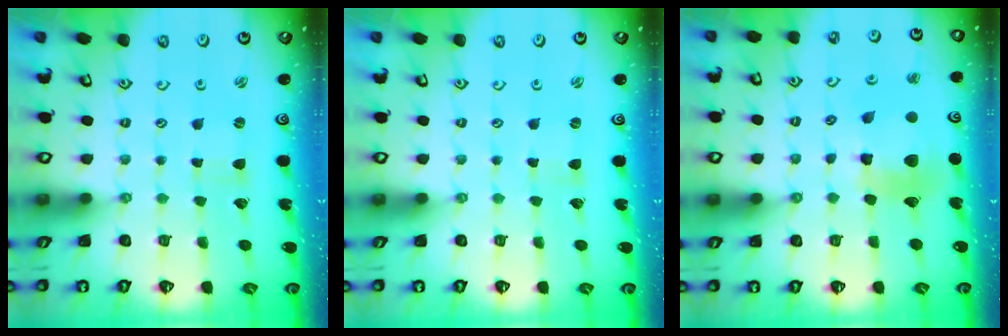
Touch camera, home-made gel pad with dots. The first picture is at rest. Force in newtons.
{"total": 0.0}
{"total": 12.5, "press": 12.4, "slide": 1.7}